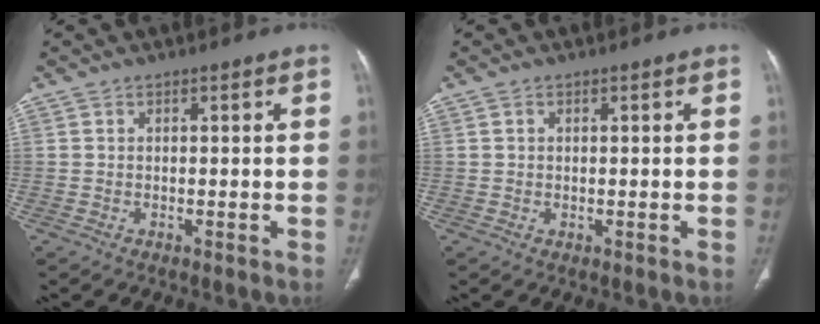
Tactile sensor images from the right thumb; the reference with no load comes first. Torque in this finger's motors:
{"motor_torque": [-0.65, 0.09, -0.20, -0.02, 0.05]}